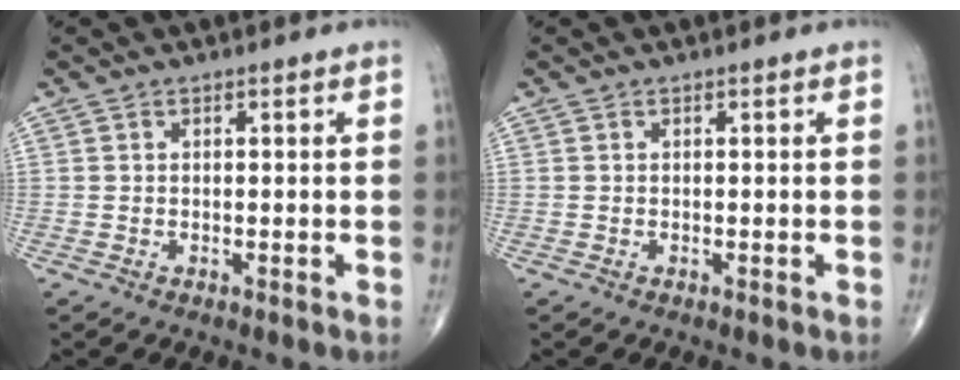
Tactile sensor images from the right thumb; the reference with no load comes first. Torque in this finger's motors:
{"motor_torque": [0.00, 0.00, 0.00, 0.00, 0.00]}